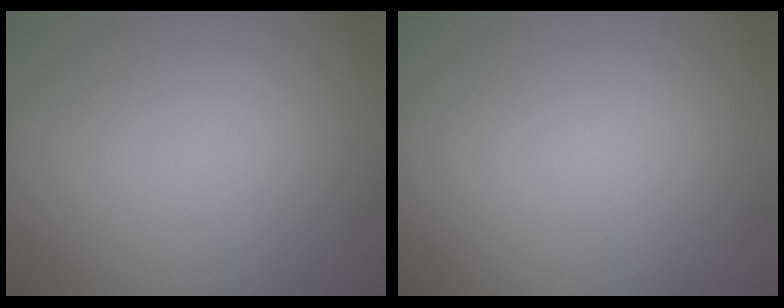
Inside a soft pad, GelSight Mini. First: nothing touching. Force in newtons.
{"total": 0.0}